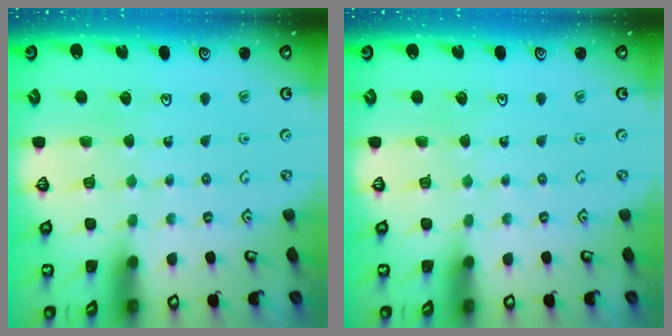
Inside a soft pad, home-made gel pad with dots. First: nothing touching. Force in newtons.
{"total": 0.0}